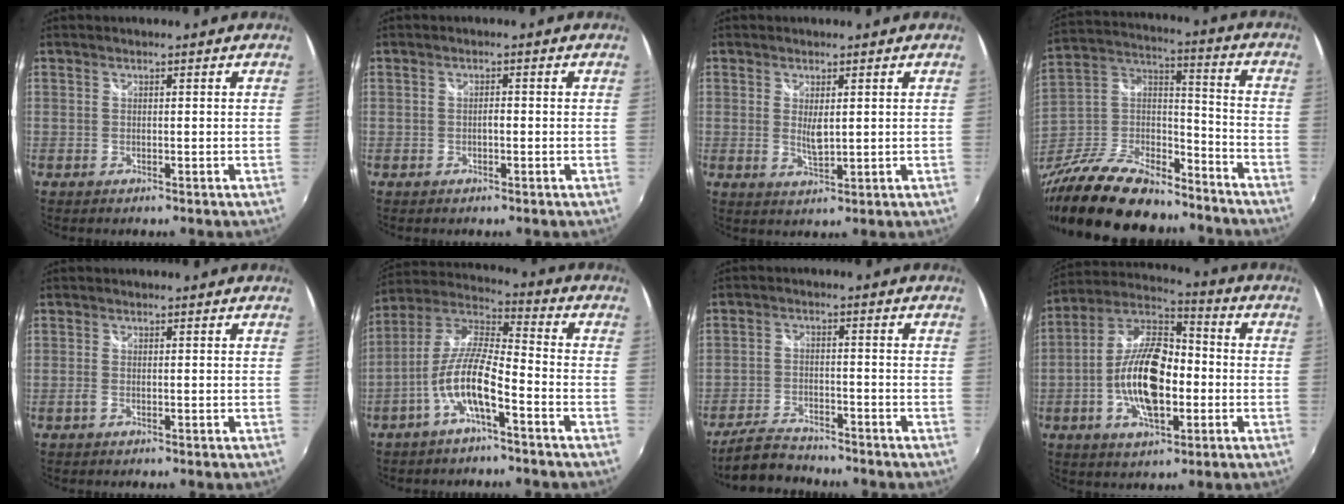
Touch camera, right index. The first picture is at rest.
{"total": 1.0, "force": [-0.4, 0.5, 0.8], "torque": [-0.012, 0.002, -0.007]}
{"total": 3.4, "force": [0.4, 1.3, 3.1], "torque": [-0.054, -0.009, 0.010]}
{"total": 25.9, "force": [-18.9, 10.8, 14.1], "torque": [-0.297, 0.006, -0.307]}
{"total": 1.2, "force": [-0.3, 0.4, 1.1], "torque": [-0.025, -0.002, -0.007]}
{"total": 10.6, "force": [-4.9, 2.3, 9.1], "torque": [-0.194, 0.006, -0.093]}
{"total": 7.7, "force": [-6.9, 2.4, 2.4], "torque": [-0.078, -0.005, -0.118]}
{"total": 16.6, "force": [-3.4, 7.9, 14.2], "torque": [-0.282, 0.004, -0.066]}